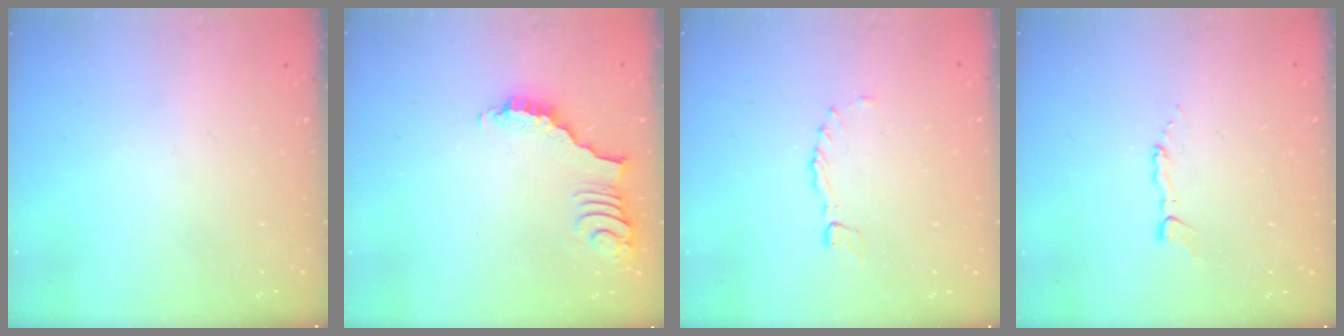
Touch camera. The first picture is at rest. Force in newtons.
{"total": 2.5, "press": 2.5, "slide": 0.3}
{"total": 0.0}
{"total": 3.0, "press": 3.0, "slide": 0.2}